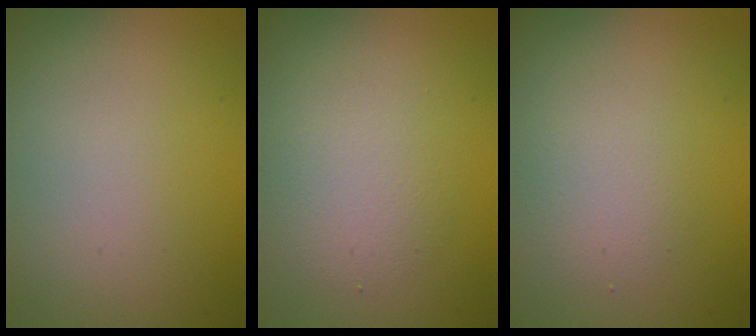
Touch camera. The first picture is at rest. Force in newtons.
{"total": 2.8, "press": 2.8, "slide": 0.2}
{"total": 2.0, "press": 2.0, "slide": 0.1}